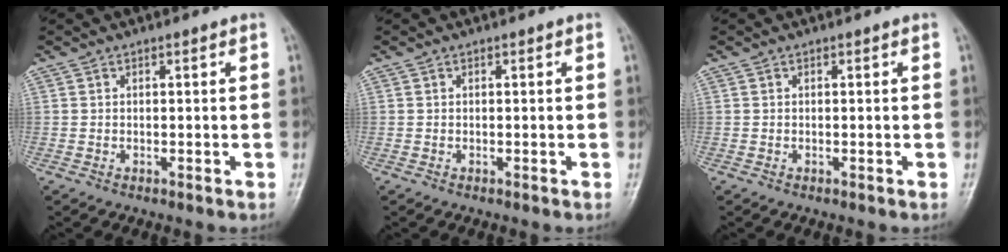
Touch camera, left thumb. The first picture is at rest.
{"total": 0.0}
{"total": 0.0}